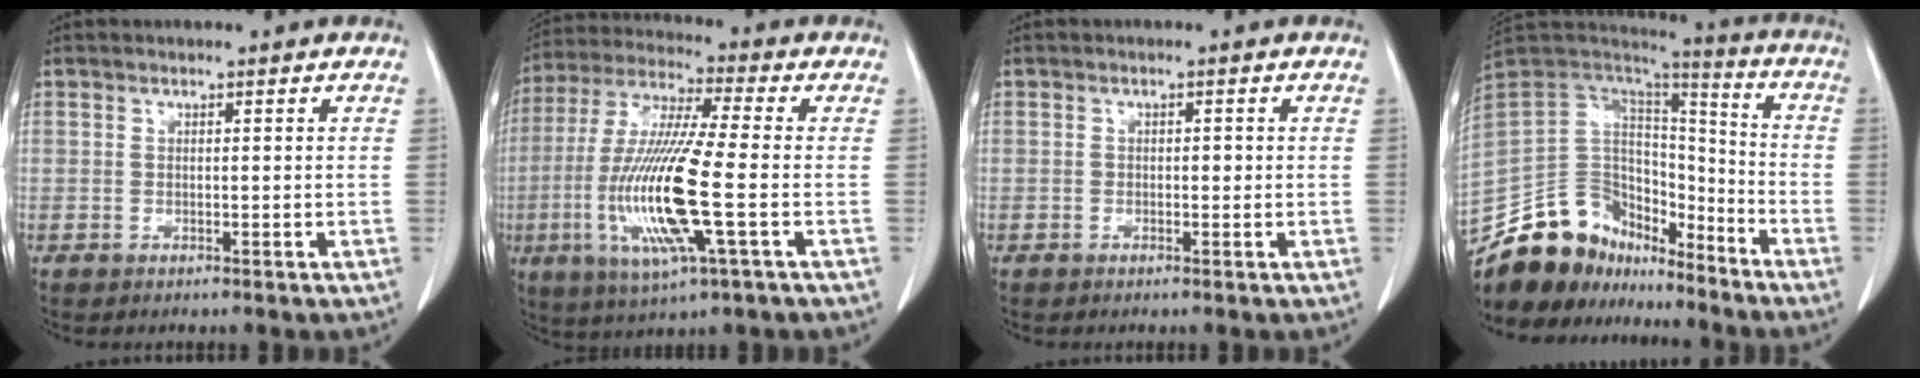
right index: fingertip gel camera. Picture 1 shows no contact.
{"total": 16.6, "force": [-3.4, 1.2, 16.2], "torque": [-0.340, -0.015, -0.066]}
{"total": 1.0, "force": [0.0, 0.7, 0.8], "torque": [-0.008, 0.003, -0.001]}
{"total": 16.7, "force": [-14.1, 8.0, 3.6], "torque": [-0.059, 0.075, -0.243]}